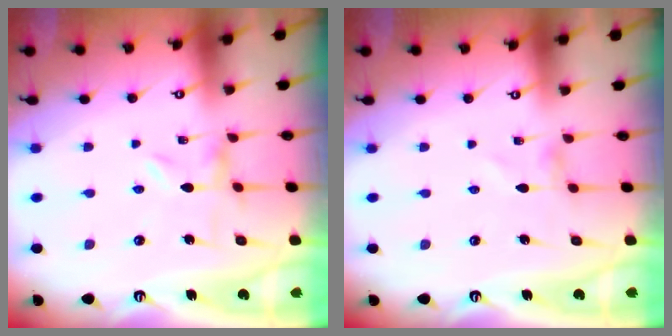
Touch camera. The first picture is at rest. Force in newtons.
{"total": 0.0}